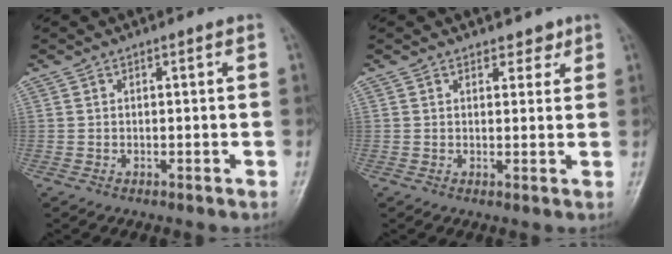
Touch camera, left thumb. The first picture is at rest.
{"total": 2.4, "force": [1.8, 1.5, 0.6], "torque": [0.012, -0.010, 0.020]}